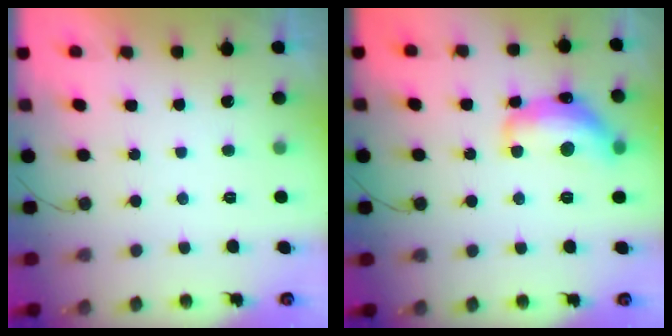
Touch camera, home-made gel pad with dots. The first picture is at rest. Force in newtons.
{"total": 17.4, "press": 17.4, "slide": 1.1}